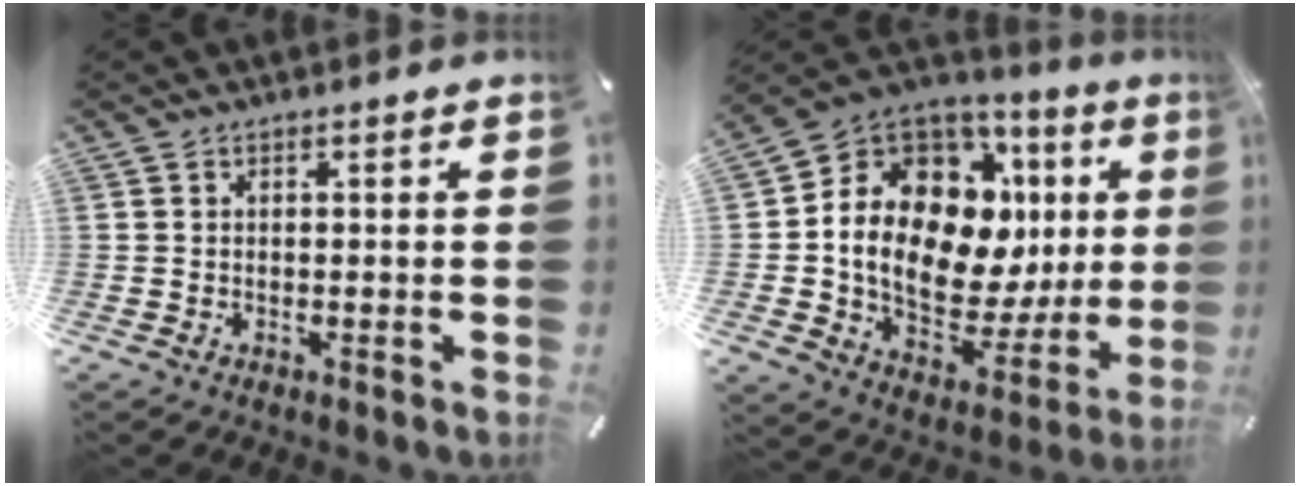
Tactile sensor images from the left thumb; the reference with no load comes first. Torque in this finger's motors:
{"motor_torque": [2.61, 2.40, 1.78, 0.99, 0.60]}